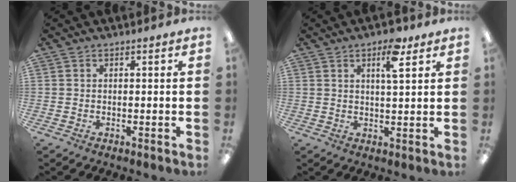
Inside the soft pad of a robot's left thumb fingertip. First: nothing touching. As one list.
[{"total": 6.9, "force": [4.0, 2.2, 5.3], "torque": [-0.075, -0.009, 0.059]}]